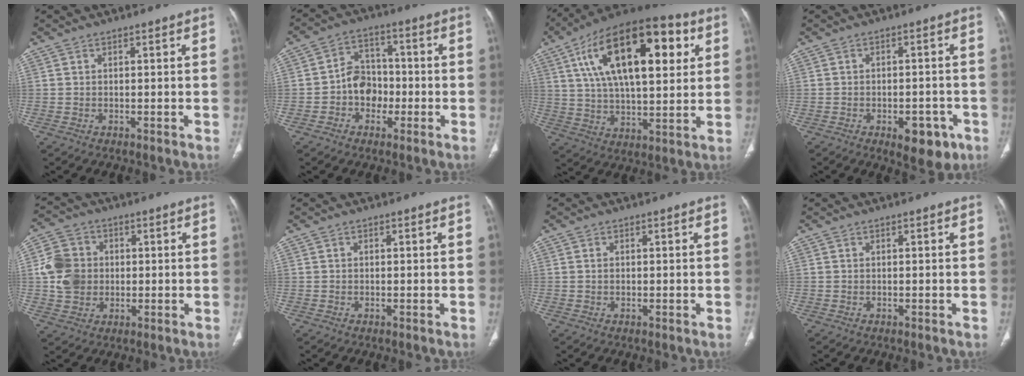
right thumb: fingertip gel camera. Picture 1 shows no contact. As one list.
[{"total": 7.8, "force": [-1.9, 6.5, 3.9], "torque": [-0.028, 0.031, -0.042]}, {"total": 26.3, "force": [8.8, 11.9, 21.8], "torque": [-0.346, 0.007, 0.136]}, {"total": 7.5, "force": [-3.6, 4.0, 5.2], "torque": [-0.043, 0.015, -0.038]}, {"total": 9.7, "force": [0.2, 8.4, 4.8], "torque": [-0.075, 0.010, 0.002]}, {"total": 0.0}, {"total": 0.7, "force": [0.1, 0.5, 0.5], "torque": [-0.010, 0.003, 0.002]}, {"total": 0.0}]